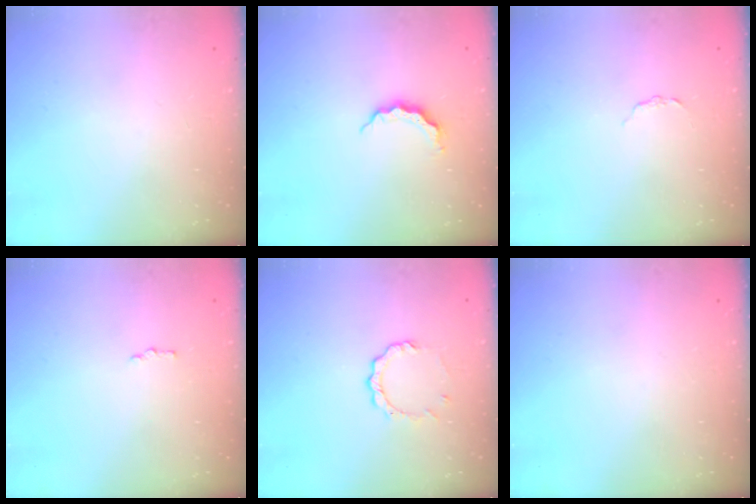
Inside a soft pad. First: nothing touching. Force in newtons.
{"total": 4.8, "press": 4.8, "slide": 0.4}
{"total": 2.0, "press": 2.0, "slide": 0.3}
{"total": 1.5, "press": 1.4, "slide": 0.3}
{"total": 5.5, "press": 5.5, "slide": 0.5}
{"total": 0.0}